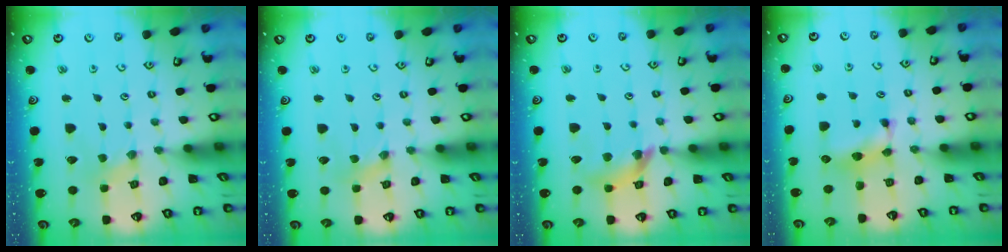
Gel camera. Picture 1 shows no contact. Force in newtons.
{"total": 0.0}
{"total": 10.7, "press": 10.6, "slide": 1.4}
{"total": 8.9, "press": 8.9, "slide": 0.2}